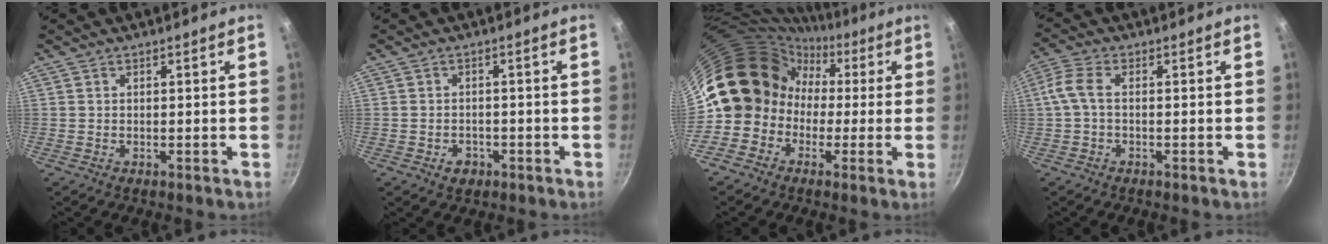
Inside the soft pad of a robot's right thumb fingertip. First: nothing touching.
{"total": 3.0, "force": [-1.4, 2.3, 1.3], "torque": [-0.013, 0.014, -0.015]}
{"total": 14.8, "force": [-1.0, 13.5, 5.9], "torque": [-0.043, 0.059, -0.036]}
{"total": 4.7, "force": [-0.2, 2.4, 4.0], "torque": [-0.101, 0.018, -0.014]}